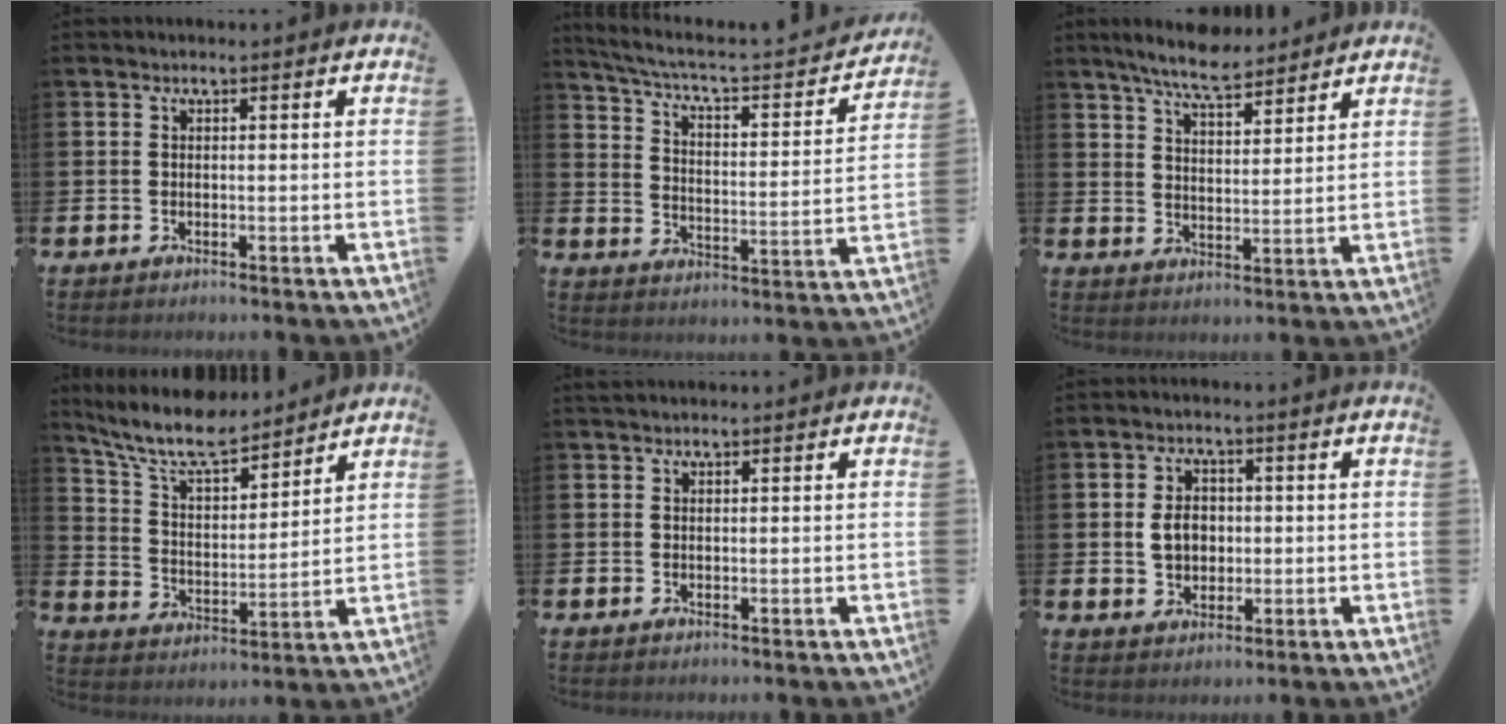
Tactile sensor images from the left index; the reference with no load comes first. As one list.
[{"total": 5.5, "force": [4.8, 1.3, 2.4], "torque": [-0.071, -0.040, 0.072]}, {"total": 7.1, "force": [6.6, 1.1, 2.3], "torque": [-0.061, -0.024, 0.120]}, {"total": 8.8, "force": [7.9, 1.9, 3.4], "torque": [-0.095, -0.045, 0.141]}, {"total": 0.8, "force": [0.8, 0.2, 0.1], "torque": [0.006, -0.001, 0.012]}, {"total": 4.2, "force": [0.3, 3.4, 2.5], "torque": [-0.034, 0.005, -0.004]}]